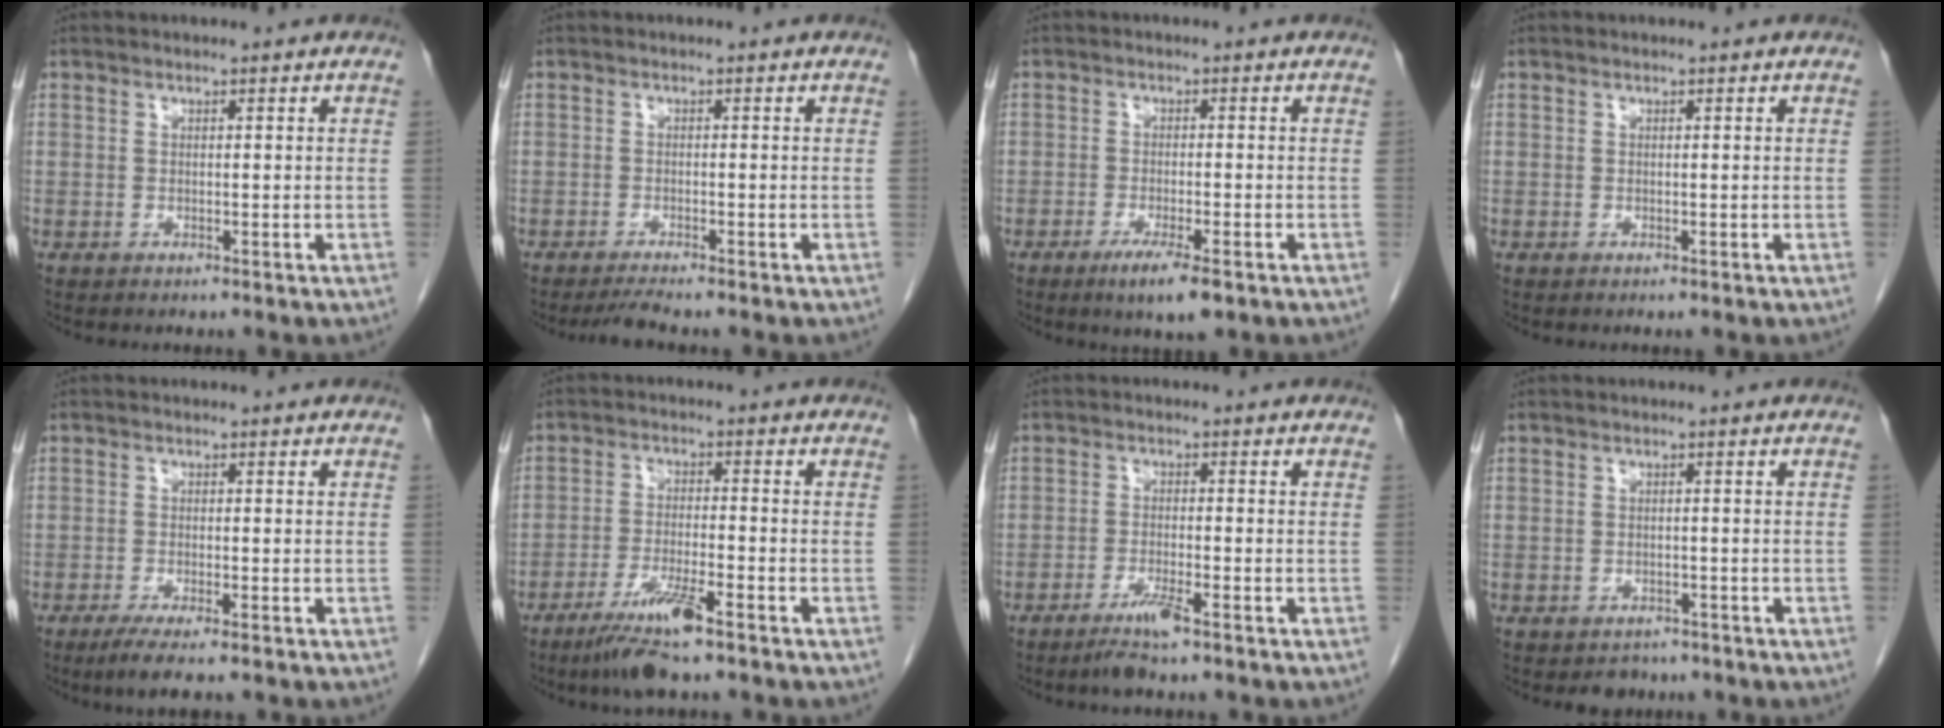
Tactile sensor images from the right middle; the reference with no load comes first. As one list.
[{"total": 2.1, "force": [-1.9, -0.5, 0.8], "torque": [-0.022, -0.009, -0.036]}, {"total": 5.1, "force": [-3.1, 0.7, 4.1], "torque": [-0.074, -0.011, -0.049]}, {"total": 0.0}, {"total": 4.4, "force": [-3.2, 0.3, 3.0], "torque": [-0.052, -0.011, -0.051]}, {"total": 7.6, "force": [-5.2, 0.2, 5.5], "torque": [-0.109, -0.020, -0.095]}, {"total": 3.8, "force": [-2.7, -0.1, 2.7], "torque": [-0.056, -0.008, -0.052]}, {"total": 2.7, "force": [-2.1, 1.6, 0.3], "torque": [-0.010, 0.004, -0.029]}]